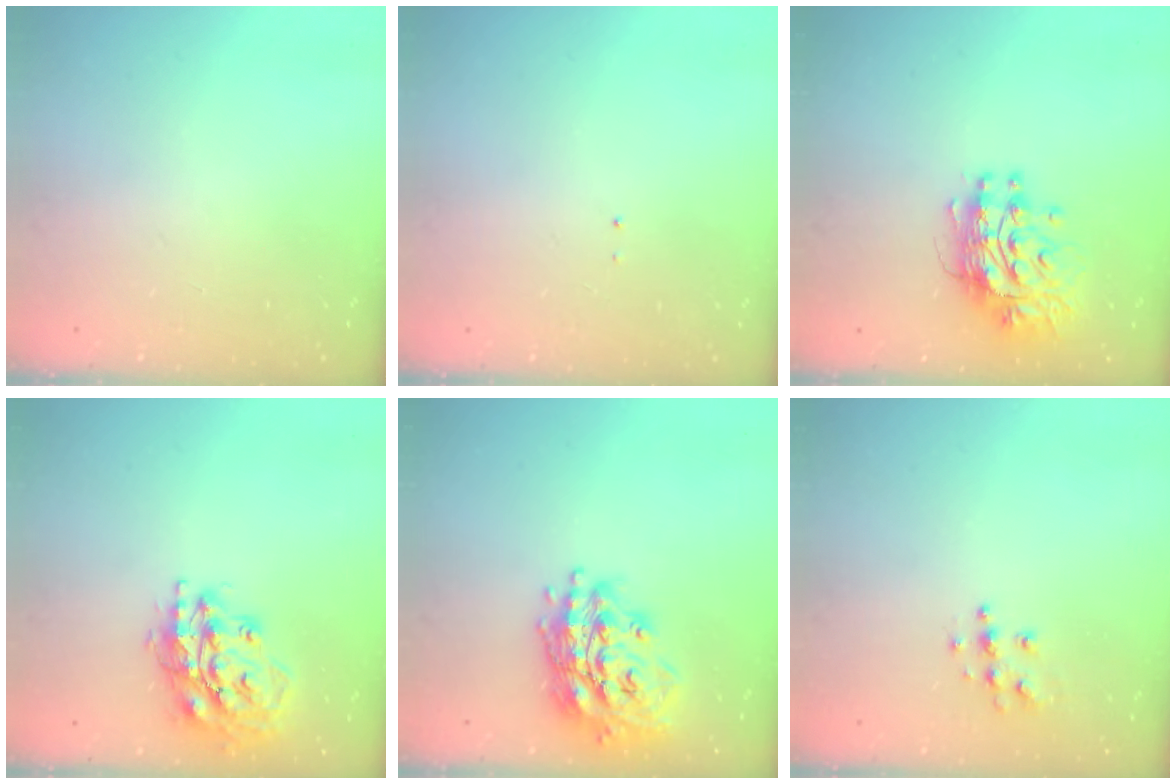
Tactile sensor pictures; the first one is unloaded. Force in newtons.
{"total": 0.6, "press": 0.6, "slide": 0.1}
{"total": 11.9, "press": 11.9, "slide": 1.0}
{"total": 17.9, "press": 17.8, "slide": 2.5}
{"total": 17.9, "press": 17.7, "slide": 2.2}
{"total": 6.2, "press": 6.2, "slide": 0.2}